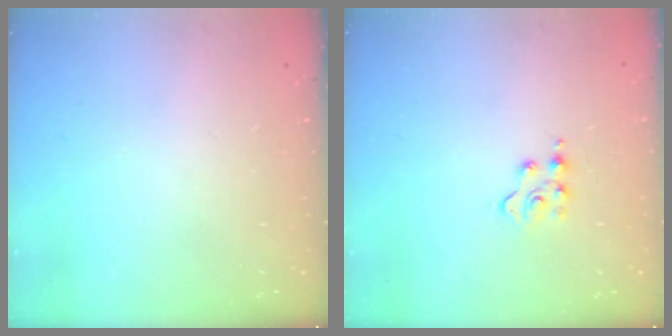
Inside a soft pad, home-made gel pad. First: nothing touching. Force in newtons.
{"total": 3.7, "press": 3.6, "slide": 0.6}